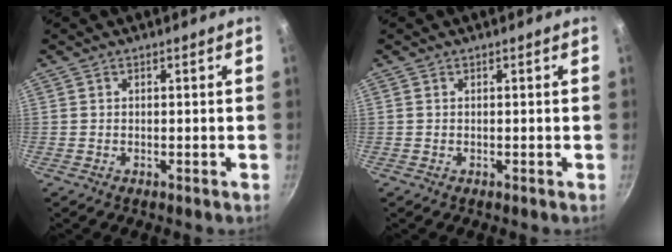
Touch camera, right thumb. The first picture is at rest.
{"total": 0.0}